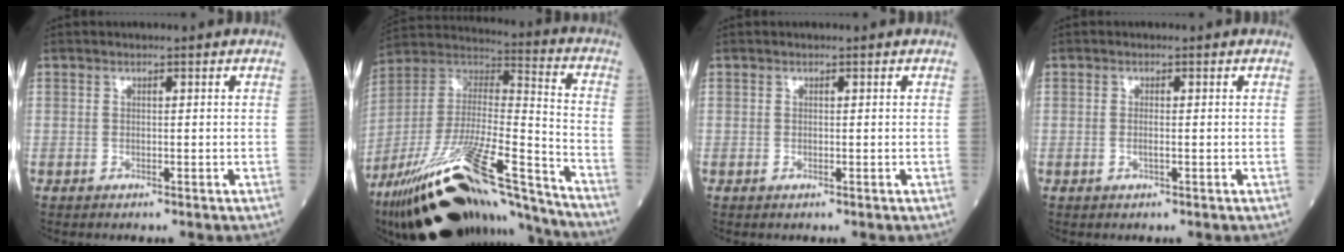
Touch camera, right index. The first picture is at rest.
{"total": 29.1, "force": [-22.4, 4.9, 17.8], "torque": [-0.320, -0.033, -0.380]}
{"total": 0.0}
{"total": 0.9, "force": [-0.2, 0.1, 0.9], "torque": [-0.020, -0.001, -0.003]}